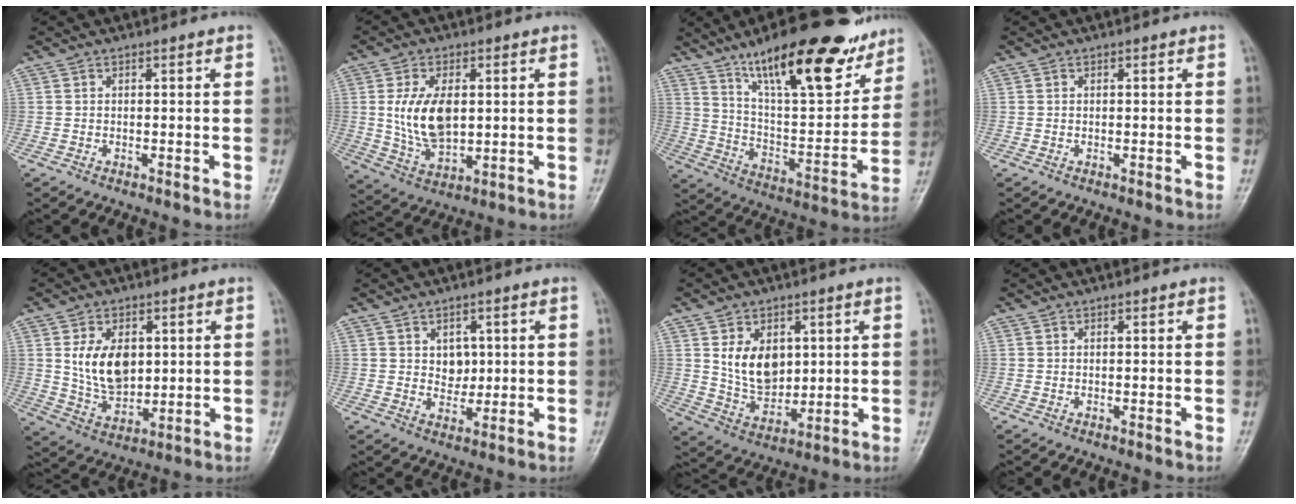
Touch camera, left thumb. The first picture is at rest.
{"total": 11.1, "force": [1.3, 6.4, 9.0], "torque": [-0.159, -0.012, 0.034]}
{"total": 25.4, "force": [16.8, 8.0, 17.2], "torque": [-0.222, -0.061, 0.272]}
{"total": 0.0}
{"total": 10.8, "force": [2.1, 7.2, 7.8], "torque": [-0.111, -0.017, 0.052]}
{"total": 4.4, "force": [1.1, 3.4, 2.5], "torque": [-0.012, -0.008, 0.020]}
{"total": 10.0, "force": [2.6, 7.1, 6.6], "torque": [-0.079, -0.023, 0.062]}
{"total": 0.0}